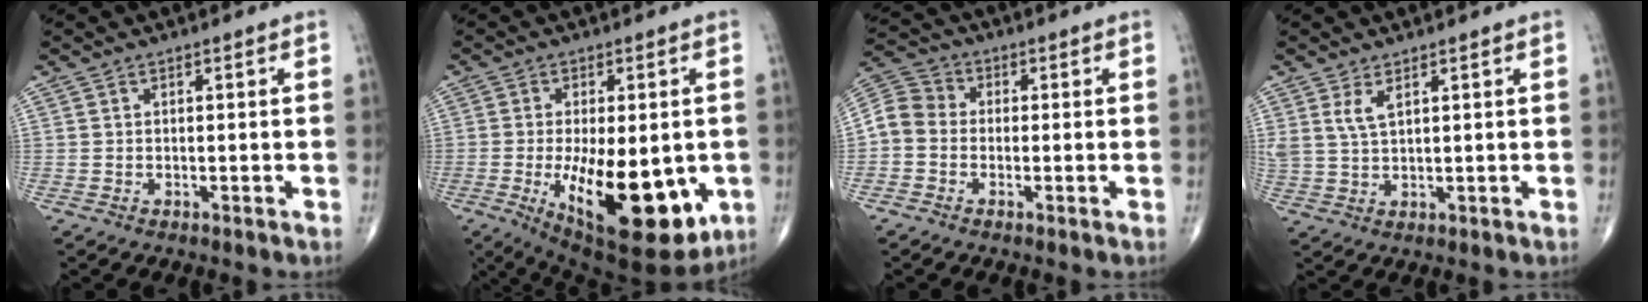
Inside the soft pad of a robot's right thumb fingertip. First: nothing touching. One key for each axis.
{"total": 20.3, "fx": -5.1, "fy": 8.6, "fz": 17.6, "tx": -0.241, "ty": -0.022, "tz": -0.051}
{"total": 6.3, "fx": -1.0, "fy": 5.3, "fz": 3.2, "tx": -0.049, "ty": 0.021, "tz": -0.038}
{"total": 3.6, "fx": 1.9, "fy": 1.3, "fz": 2.7, "tx": -0.059, "ty": -0.008, "tz": 0.046}